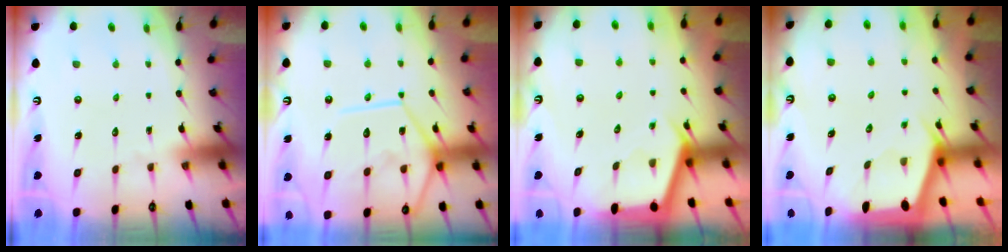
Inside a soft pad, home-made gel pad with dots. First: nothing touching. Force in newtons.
{"total": 15.7, "press": 15.5, "slide": 2.0}
{"total": 2.8, "press": 2.8, "slide": 0.3}
{"total": 1.9, "press": 1.9, "slide": 0.3}